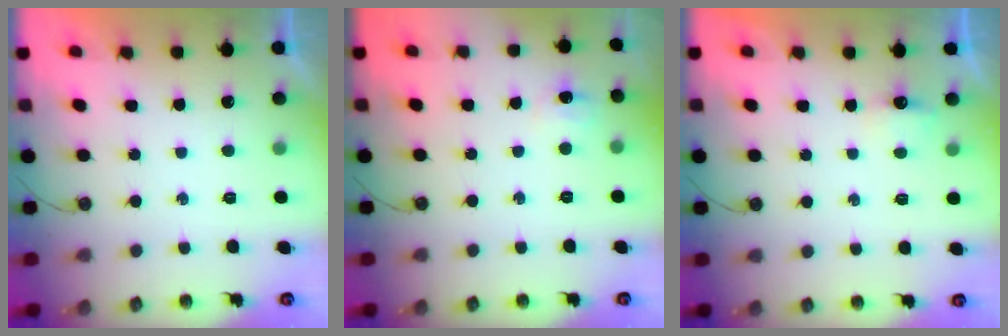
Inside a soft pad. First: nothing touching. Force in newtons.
{"total": 4.8, "press": 4.7, "slide": 0.7}
{"total": 2.7, "press": 2.6, "slide": 0.4}